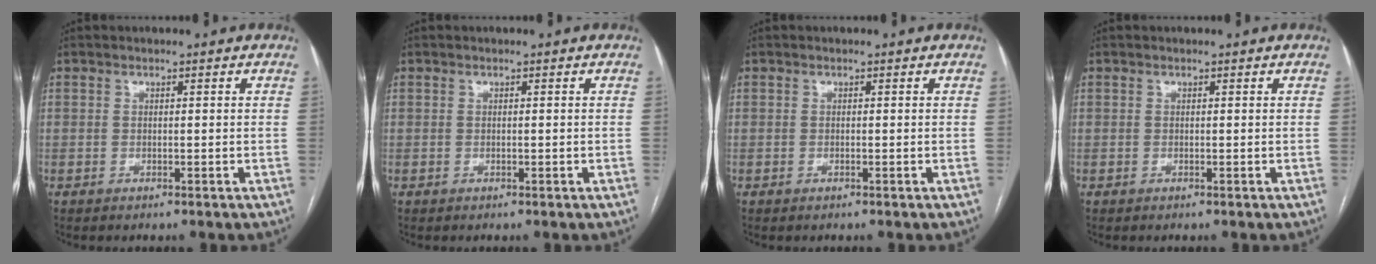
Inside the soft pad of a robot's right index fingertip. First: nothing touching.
{"total": 0.0}
{"total": 0.0}
{"total": 0.0}